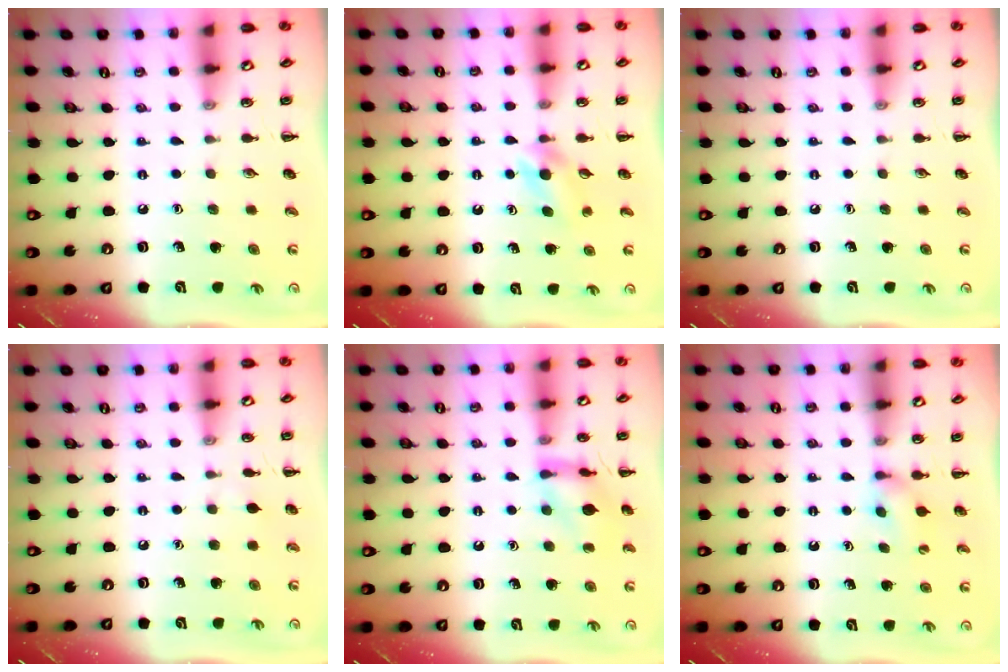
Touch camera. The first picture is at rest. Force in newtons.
{"total": 3.6, "press": 3.4, "slide": 1.3}
{"total": 0.0}
{"total": 3.0, "press": 2.7, "slide": 1.2}
{"total": 12.8, "press": 12.8, "slide": 1.0}
{"total": 5.1, "press": 4.9, "slide": 1.6}